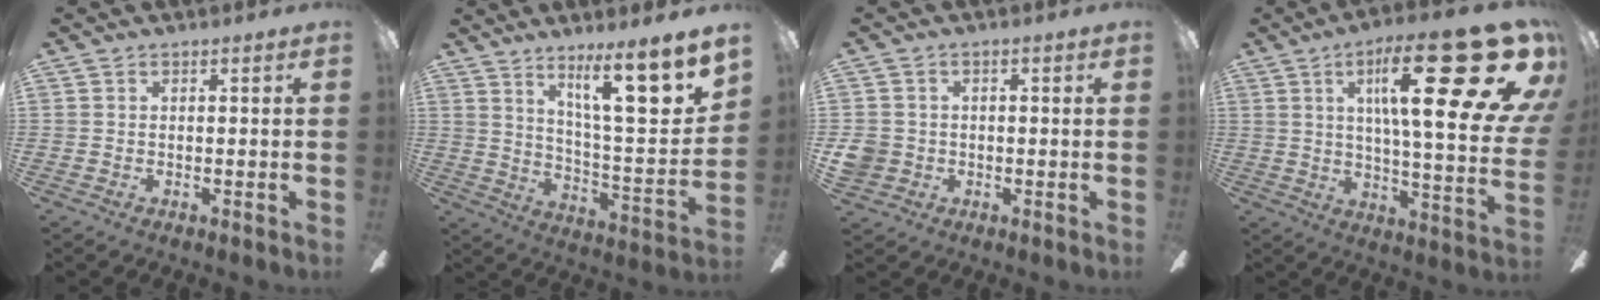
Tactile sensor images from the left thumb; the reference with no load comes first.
{"total": 17.0, "force": [11.5, 2.6, 12.2], "torque": [-0.189, -0.083, 0.177]}
{"total": 4.6, "force": [-0.7, 4.4, 1.2], "torque": [-0.034, 0.008, -0.014]}
{"total": 30.5, "force": [13.2, 8.0, 26.2], "torque": [-0.390, -0.069, 0.204]}